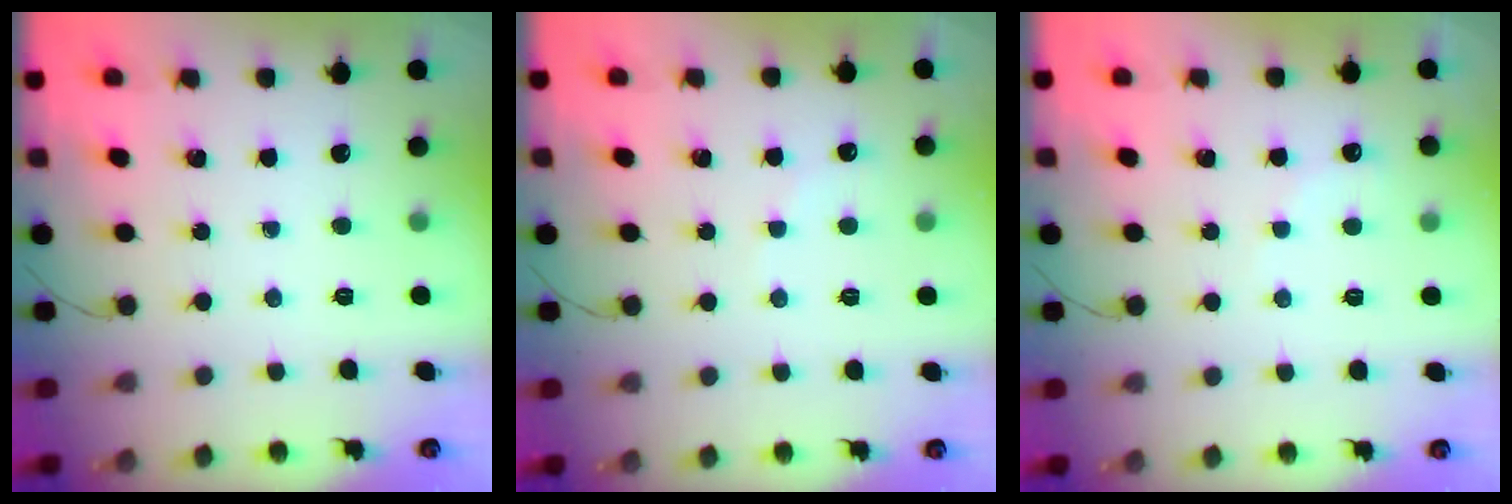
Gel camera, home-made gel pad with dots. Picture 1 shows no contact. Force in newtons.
{"total": 3.4, "press": 3.2, "slide": 1.0}
{"total": 4.2, "press": 4.1, "slide": 1.0}